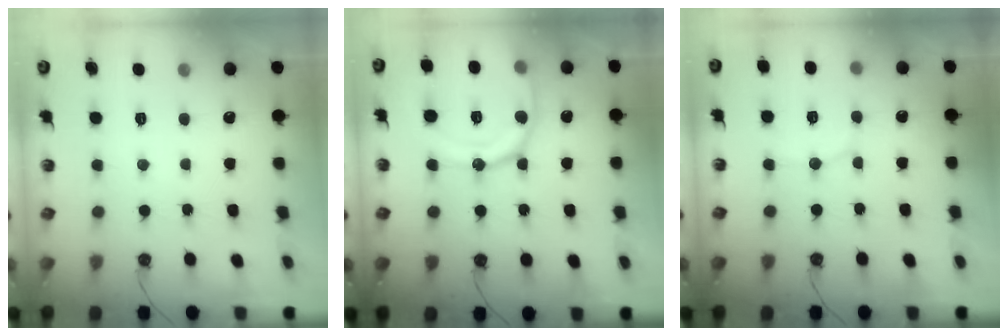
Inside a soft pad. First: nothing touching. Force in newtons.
{"total": 15.6, "press": 15.5, "slide": 1.6}
{"total": 6.3, "press": 6.2, "slide": 0.8}